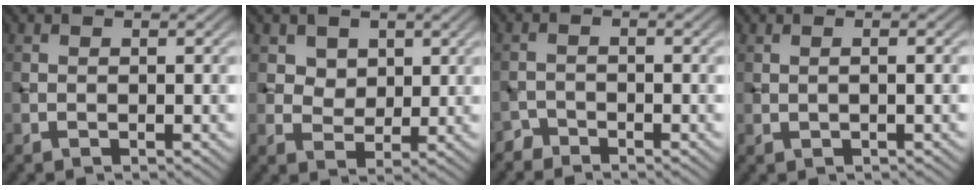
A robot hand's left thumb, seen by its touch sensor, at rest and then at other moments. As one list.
[{"total": 4.1, "force": [2.3, 3.1, 1.5], "torque": [-0.049, -0.019, 0.057]}, {"total": 1.7, "force": [-1.6, 0.5, -0.2], "torque": [0.008, 0.002, -0.037]}, {"total": 1.3, "force": [0.1, 0.2, 1.3], "torque": [-0.023, 0.003, 0.000]}]